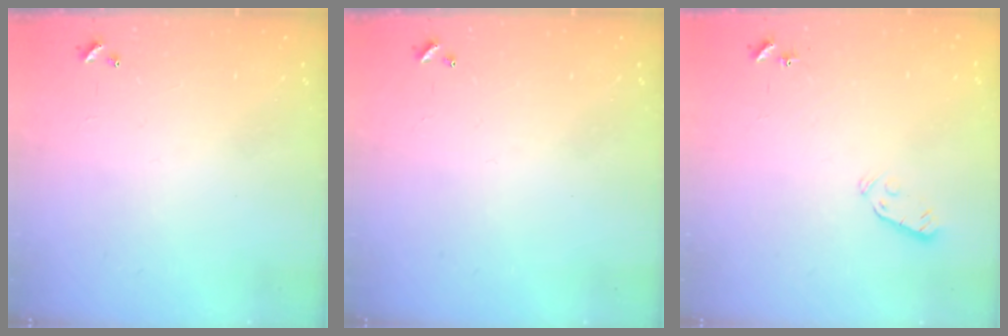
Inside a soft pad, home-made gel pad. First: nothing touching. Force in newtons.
{"total": 0.0}
{"total": 3.0, "press": 2.9, "slide": 0.7}